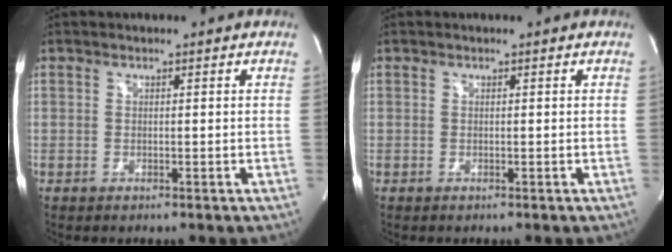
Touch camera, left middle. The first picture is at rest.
{"total": 0.0}